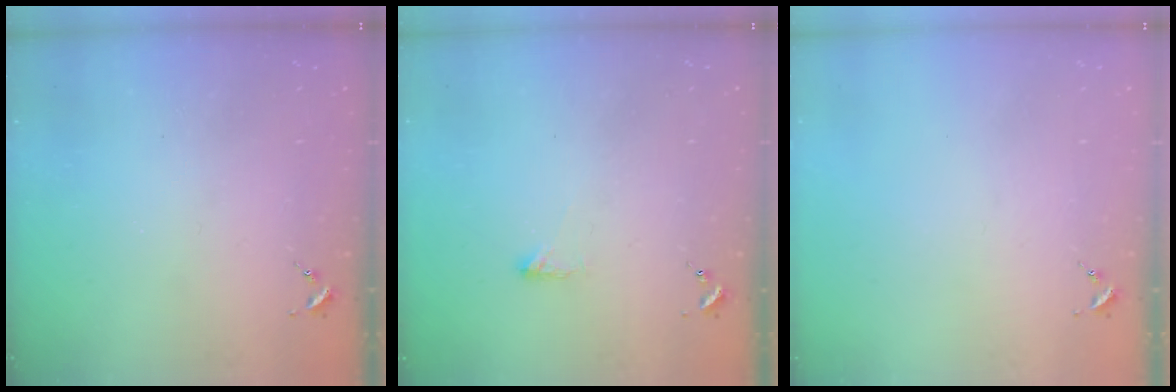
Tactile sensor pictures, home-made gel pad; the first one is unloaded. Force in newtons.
{"total": 2.3, "press": 2.2, "slide": 0.8}
{"total": 0.0}